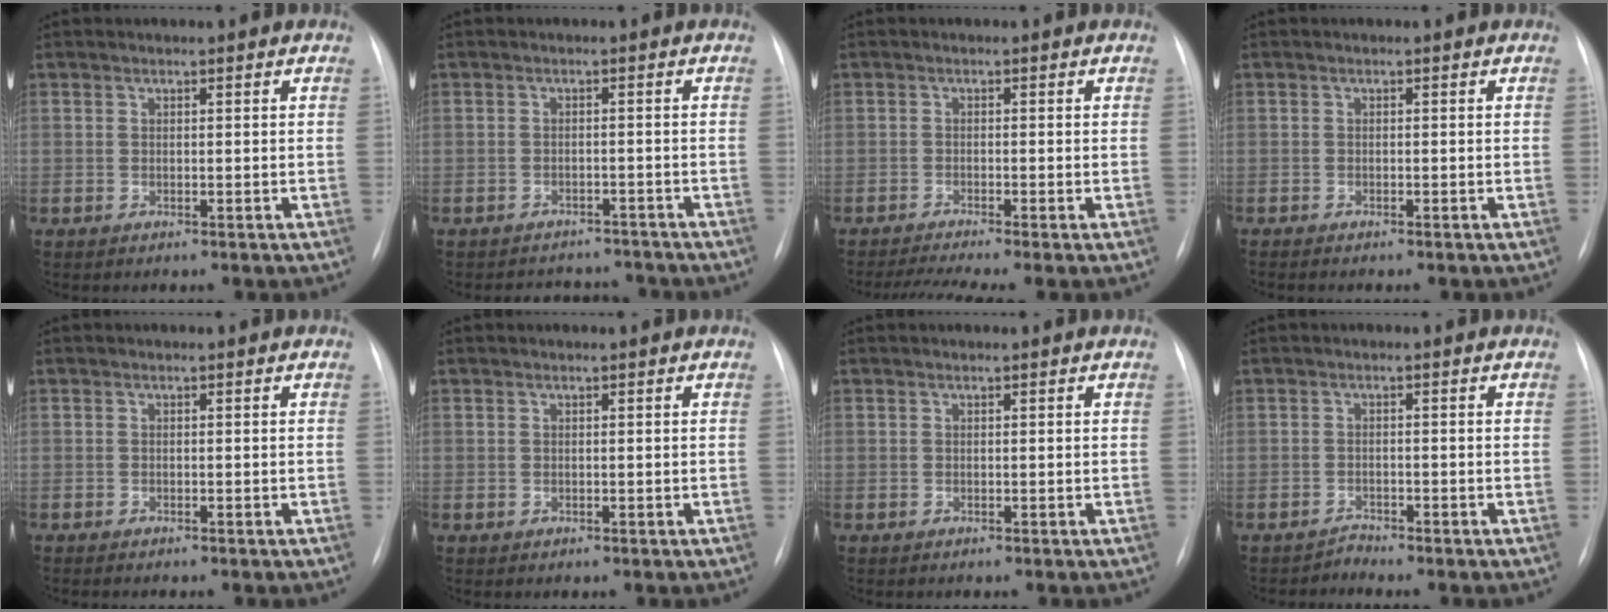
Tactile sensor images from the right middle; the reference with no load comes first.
{"total": 6.0, "force": [-5.7, 2.1, -0.1], "torque": [0.005, 0.015, -0.067]}
{"total": 4.7, "force": [-3.7, -0.7, 2.8], "torque": [-0.052, -0.009, -0.063]}
{"total": 1.8, "force": [-1.5, 0.4, 0.9], "torque": [-0.015, -0.004, -0.016]}
{"total": 1.1, "force": [-0.9, 0.3, 0.6], "torque": [-0.010, -0.002, -0.010]}
{"total": 0.0}
{"total": 0.0}
{"total": 1.3, "force": [-1.2, 0.0, -0.6], "torque": [0.019, -0.006, -0.019]}